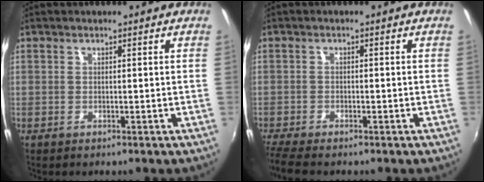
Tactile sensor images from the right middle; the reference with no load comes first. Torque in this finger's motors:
{"motor_torque": [0.32, -0.35, 0.07, 0.04]}